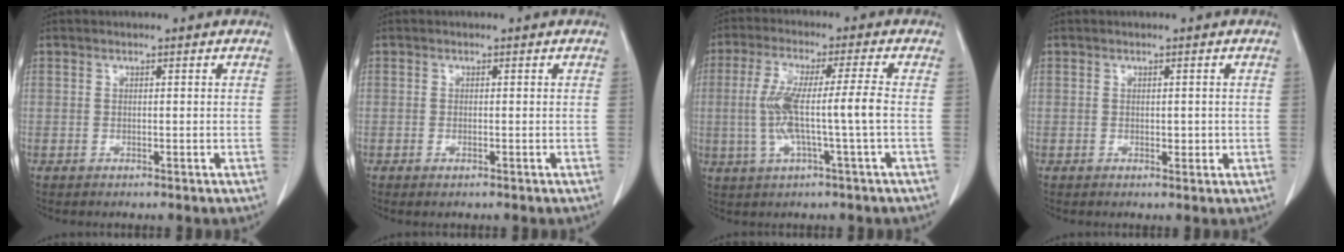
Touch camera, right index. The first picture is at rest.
{"total": 0.7, "force": [-0.5, 0.1, 0.6], "torque": [-0.012, -0.002, -0.005]}
{"total": 9.2, "force": [-0.9, -0.3, 9.2], "torque": [-0.186, 0.010, -0.018]}
{"total": 1.4, "force": [-0.1, 0.8, 1.2], "torque": [-0.013, 0.000, 0.001]}